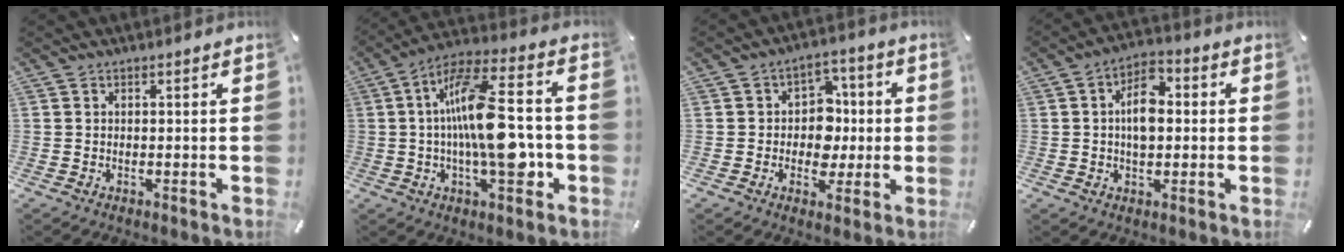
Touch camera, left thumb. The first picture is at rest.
{"total": 19.2, "force": [-1.4, 7.6, 17.5], "torque": [-0.297, 0.007, -0.025]}
{"total": 9.4, "force": [-0.4, 8.4, 4.3], "torque": [-0.056, 0.012, -0.001]}
{"total": 8.4, "force": [0.5, 5.2, 6.6], "torque": [-0.106, 0.006, 0.005]}